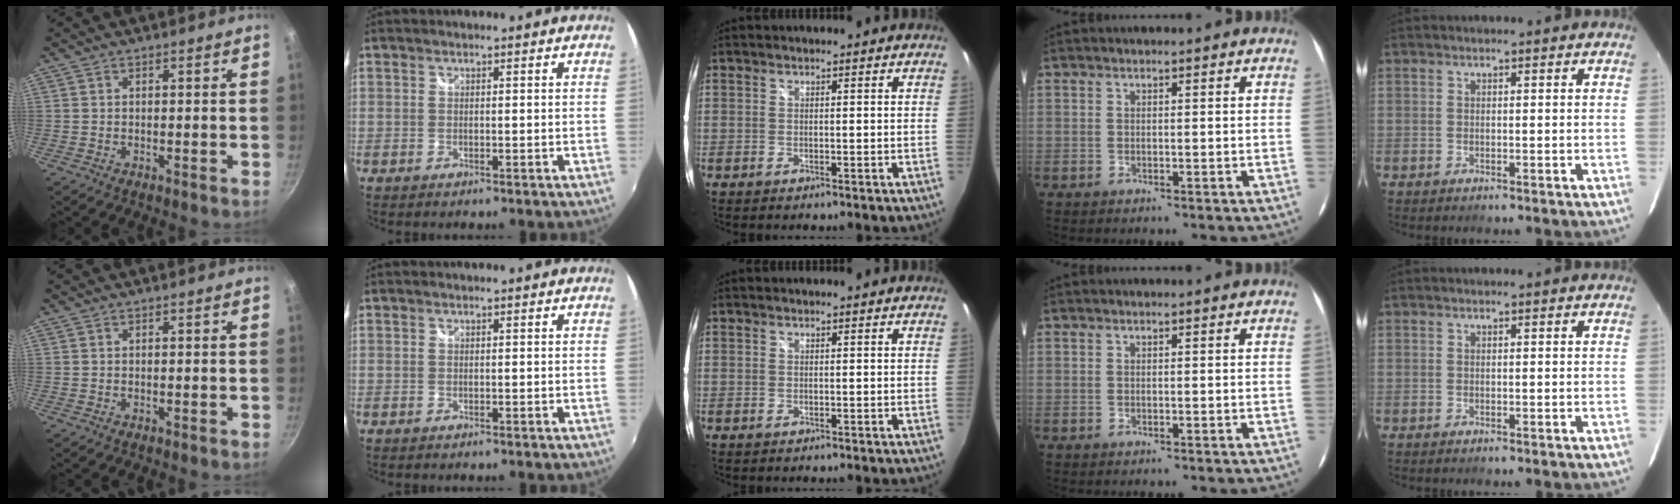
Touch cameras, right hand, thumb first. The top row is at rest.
{}